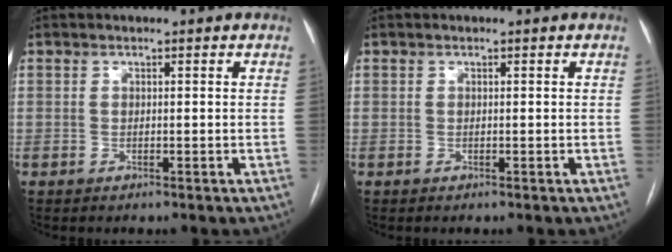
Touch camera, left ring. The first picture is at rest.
{"total": 0.0}